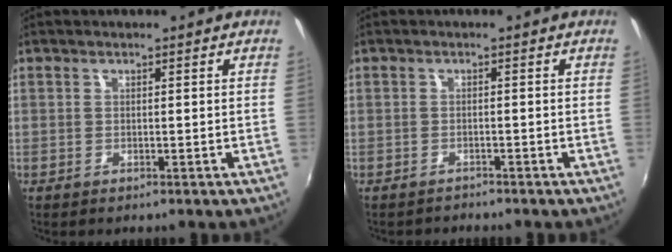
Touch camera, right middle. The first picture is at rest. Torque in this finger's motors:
{"motor_torque": [-0.27, -0.11, -0.10, -0.03]}